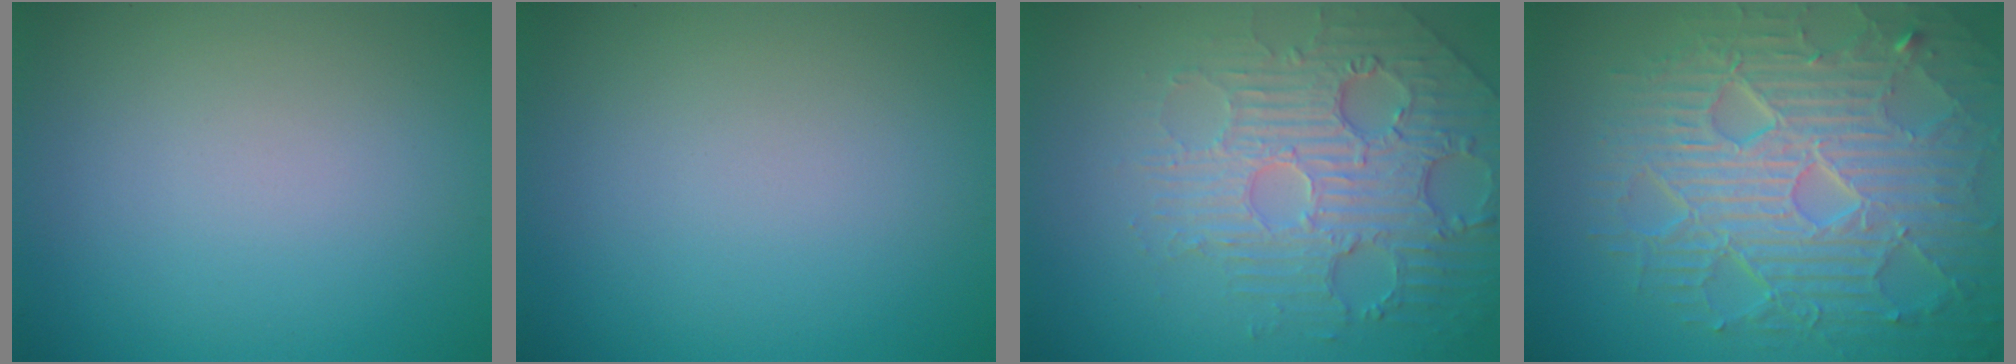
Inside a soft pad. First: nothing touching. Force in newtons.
{"total": 0.0}
{"total": 5.1, "press": 4.3, "slide": 2.7}
{"total": 10.2, "press": 6.6, "slide": 7.8}